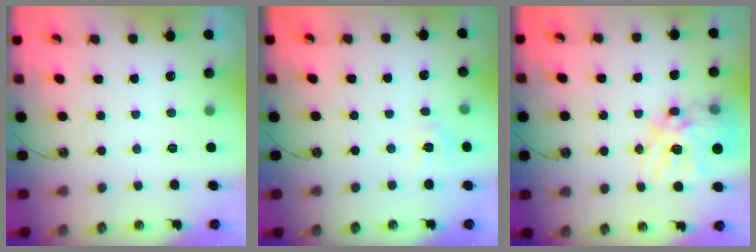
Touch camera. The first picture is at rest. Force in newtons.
{"total": 5.5, "press": 5.4, "slide": 0.6}
{"total": 20.2, "press": 20.1, "slide": 1.7}